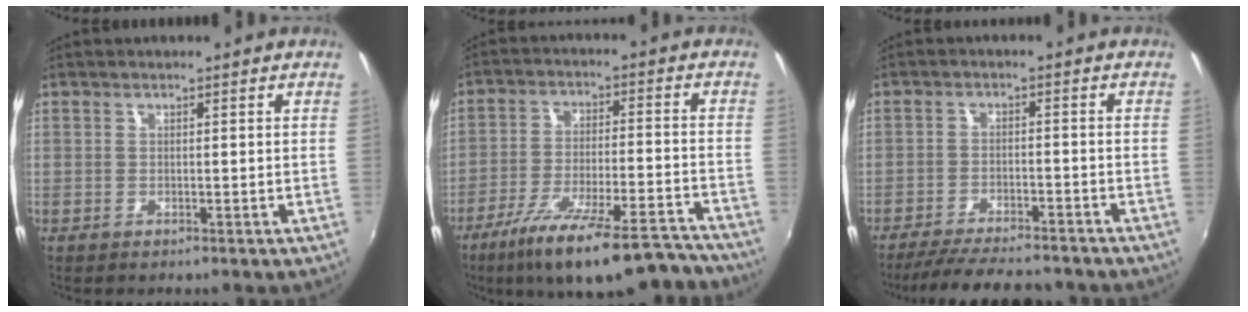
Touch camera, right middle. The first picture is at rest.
{"total": 20.1, "force": [-16.6, 4.2, 10.4], "torque": [-0.181, -0.027, -0.245]}
{"total": 13.3, "force": [-11.7, 2.6, 5.8], "torque": [-0.124, -0.016, -0.177]}